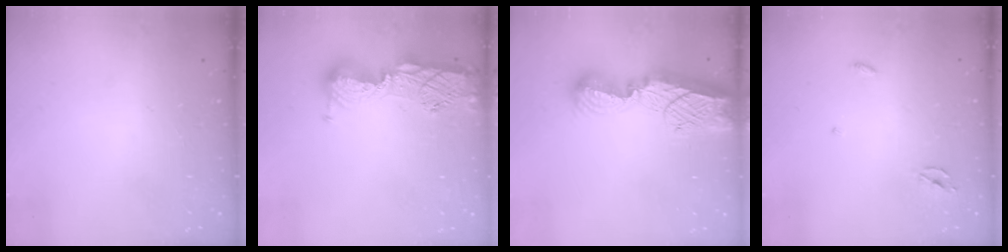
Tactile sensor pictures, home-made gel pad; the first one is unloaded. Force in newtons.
{"total": 16.3, "press": 15.3, "slide": 5.7}
{"total": 14.7, "press": 14.7, "slide": 1.1}
{"total": 2.5, "press": 2.5, "slide": 0.1}